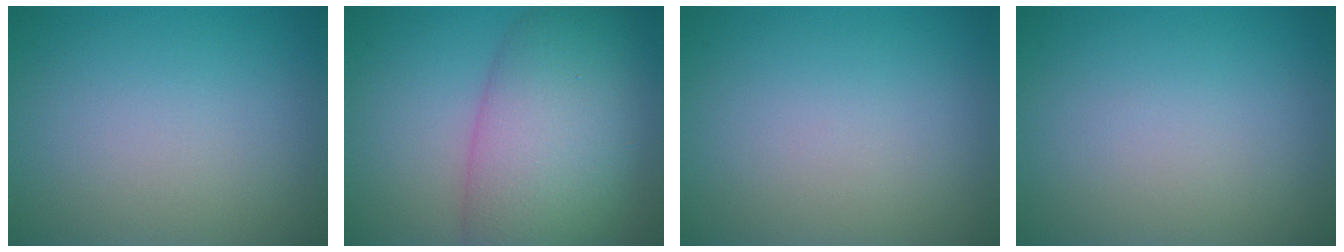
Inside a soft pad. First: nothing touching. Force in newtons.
{"total": 10.7, "press": 10.7, "slide": 0.6}
{"total": 0.0}
{"total": 0.0}